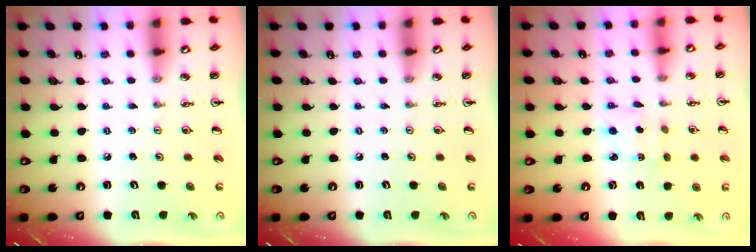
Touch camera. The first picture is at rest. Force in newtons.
{"total": 0.0}
{"total": 2.4, "press": 2.3, "slide": 0.8}